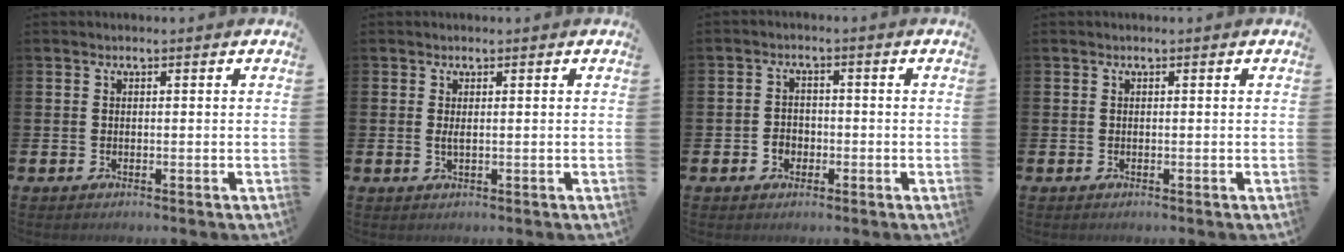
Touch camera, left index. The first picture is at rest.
{"total": 0.9, "force": [0.2, 0.2, 0.9], "torque": [-0.011, -0.001, 0.002]}
{"total": 2.3, "force": [-0.9, 1.9, 0.8], "torque": [-0.012, 0.001, -0.022]}
{"total": 0.0}